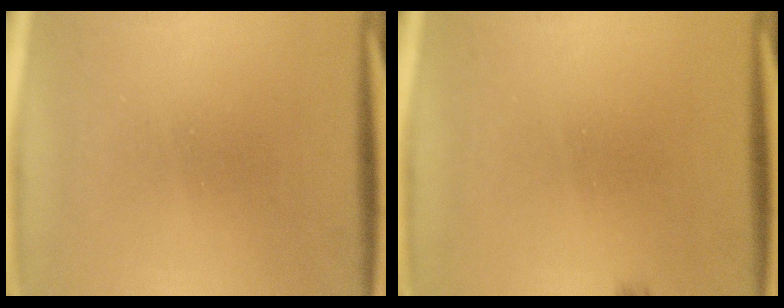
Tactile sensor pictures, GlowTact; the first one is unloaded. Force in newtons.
{"total": 0.6}